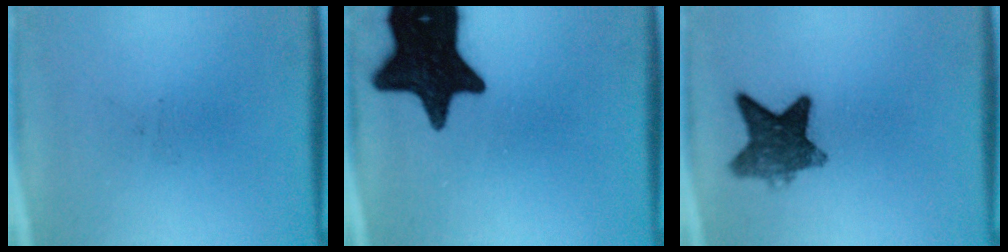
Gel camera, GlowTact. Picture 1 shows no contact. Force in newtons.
{"total": 18.8}
{"total": 8.5}